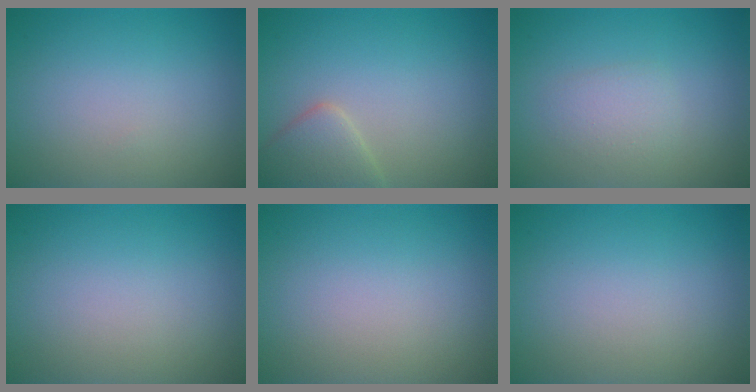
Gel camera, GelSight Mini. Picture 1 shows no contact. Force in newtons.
{"total": 2.9, "press": 2.9, "slide": 0.1}
{"total": 1.6, "press": 1.6, "slide": 0.1}
{"total": 0.0}
{"total": 0.0}
{"total": 0.0}